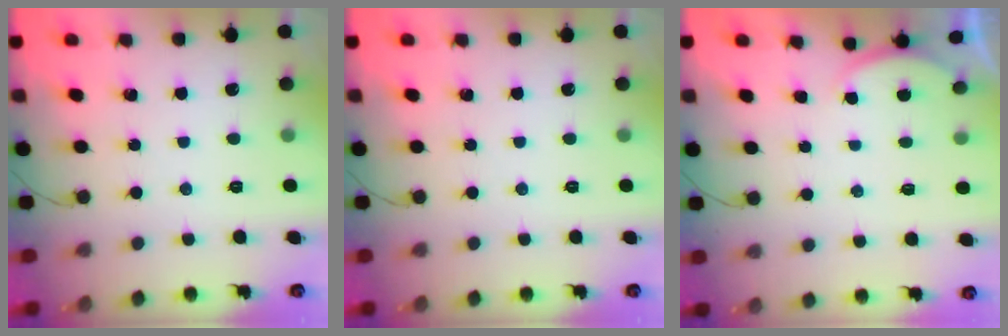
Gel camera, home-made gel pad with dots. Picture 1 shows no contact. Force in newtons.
{"total": 0.0}
{"total": 2.0, "press": 1.9, "slide": 0.6}